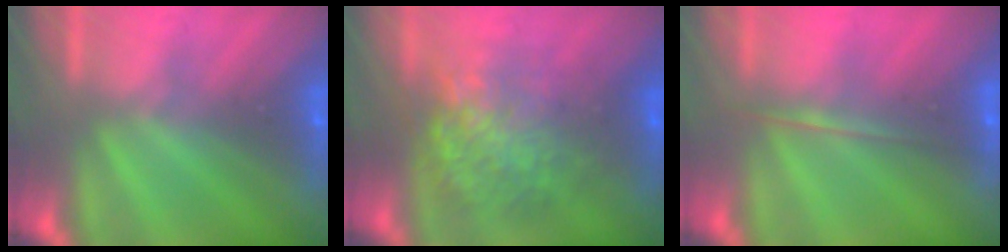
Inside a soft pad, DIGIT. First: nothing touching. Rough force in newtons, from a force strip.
{"total": 10.6}
{"total": 1.7}